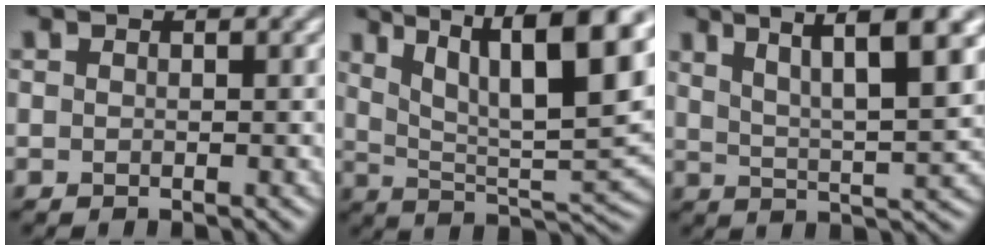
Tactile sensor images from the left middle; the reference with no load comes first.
{"total": 14.5, "force": [7.5, 4.9, 11.4], "torque": [-0.161, 0.018, 0.121]}
{"total": 7.7, "force": [4.9, 1.3, 5.9], "torque": [-0.095, 0.019, 0.090]}